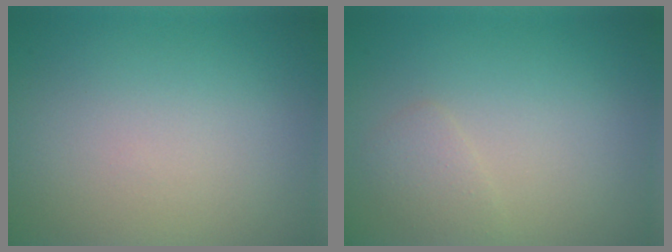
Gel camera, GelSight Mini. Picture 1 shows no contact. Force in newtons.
{"total": 1.2, "press": 1.2, "slide": 0.1}